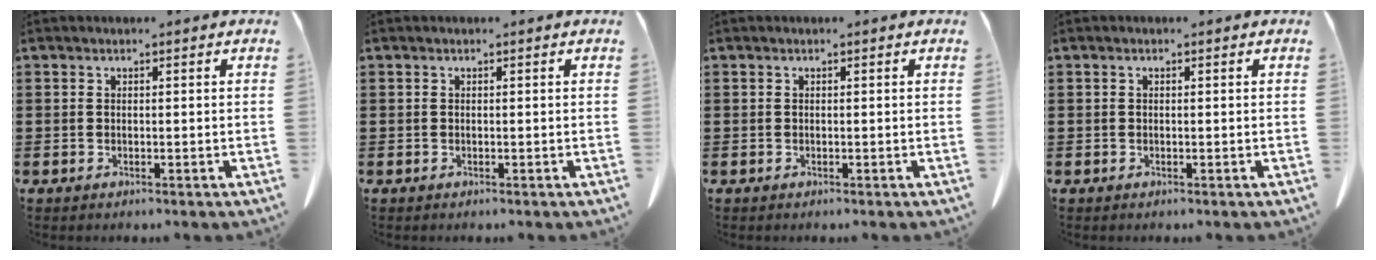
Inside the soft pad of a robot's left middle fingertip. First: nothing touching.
{"total": 0.0}
{"total": 0.0}
{"total": 0.0}